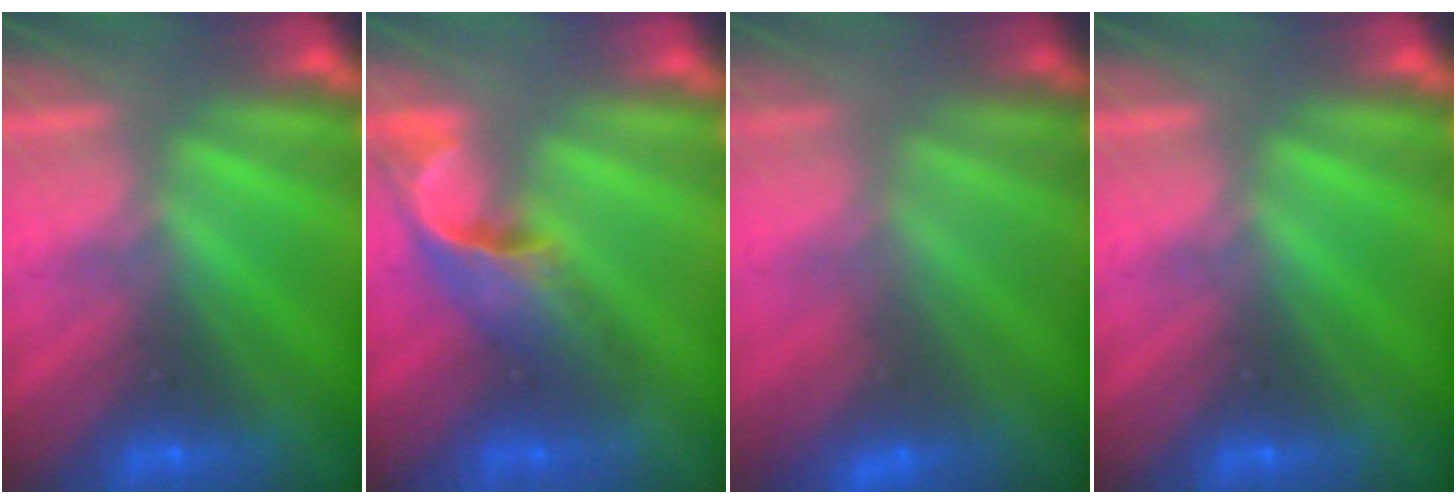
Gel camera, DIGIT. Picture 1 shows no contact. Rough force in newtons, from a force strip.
{"total": 5.1}
{"total": 2.7}
{"total": 0.0}